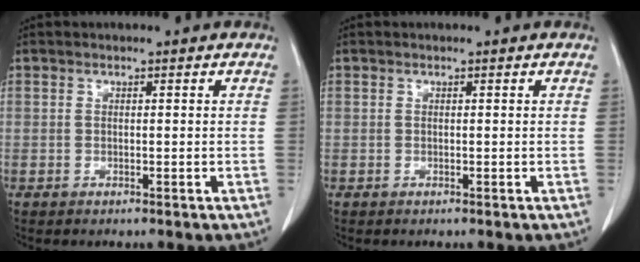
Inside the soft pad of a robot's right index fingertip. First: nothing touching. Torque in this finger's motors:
{"motor_torque": [-0.08, 0.04, 0.05, 0.00]}